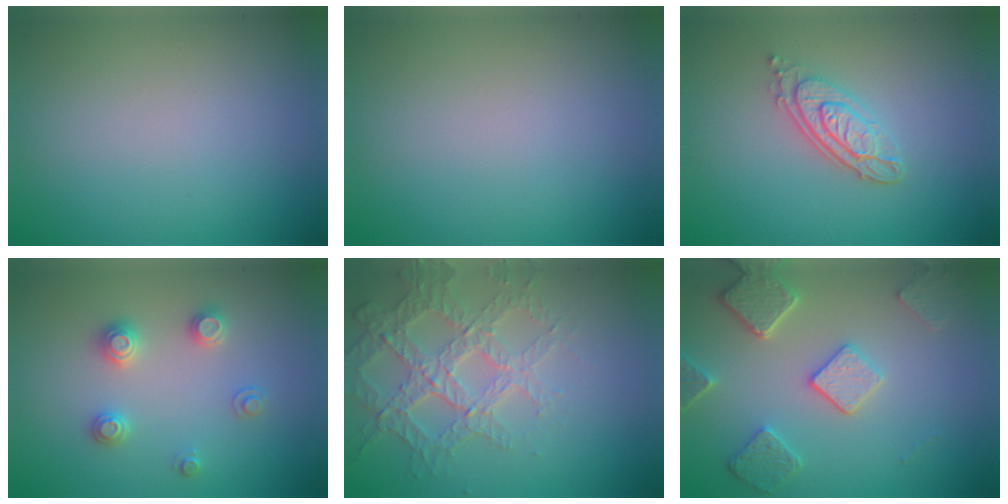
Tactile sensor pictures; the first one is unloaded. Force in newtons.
{"total": 0.0}
{"total": 3.4, "press": 2.8, "slide": 1.9}
{"total": 2.5, "press": 2.5, "slide": 0.3}
{"total": 3.9, "press": 3.8, "slide": 0.9}
{"total": 4.5, "press": 3.7, "slide": 2.6}